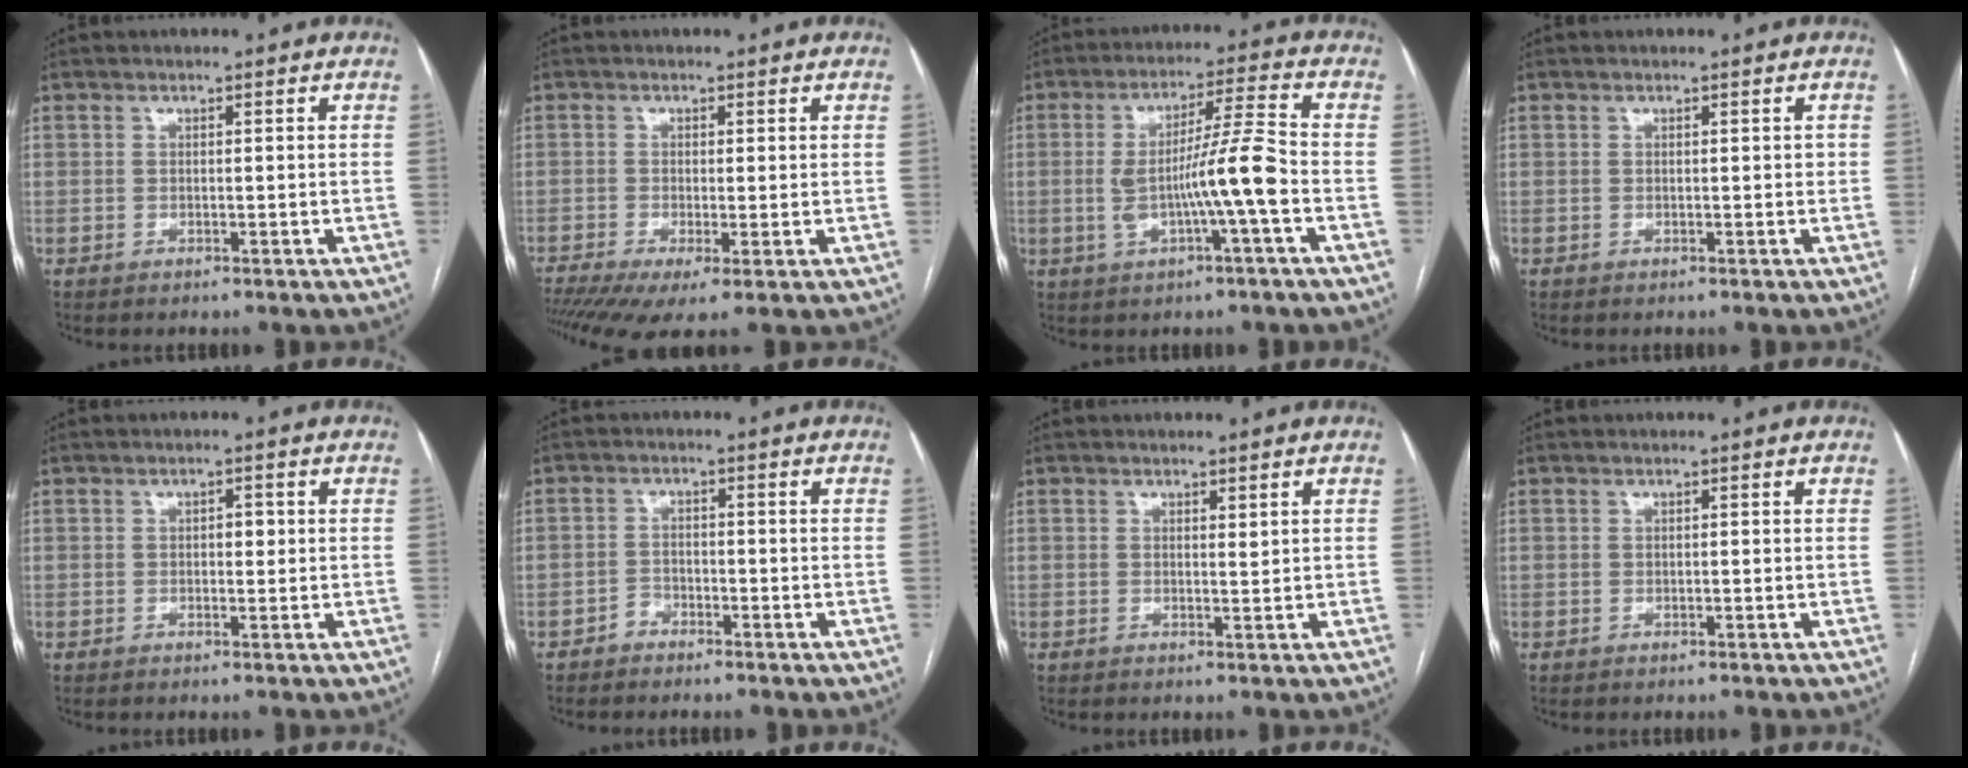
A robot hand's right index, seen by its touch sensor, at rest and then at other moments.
{"total": 7.9, "force": [-3.9, 2.1, 6.6], "torque": [-0.125, -0.014, -0.069]}
{"total": 9.7, "force": [-1.9, -0.3, 9.5], "torque": [-0.174, 0.012, -0.032]}
{"total": 0.7, "force": [0.1, 0.4, 0.5], "torque": [-0.007, 0.001, 0.003]}
{"total": 1.6, "force": [0.2, 0.8, 1.3], "torque": [-0.017, 0.004, 0.002]}
{"total": 1.9, "force": [-1.5, 1.1, 0.2], "torque": [-0.002, 0.006, -0.029]}
{"total": 0.7, "force": [0.5, 0.1, 0.6], "torque": [-0.010, -0.004, 0.008]}
{"total": 0.0}